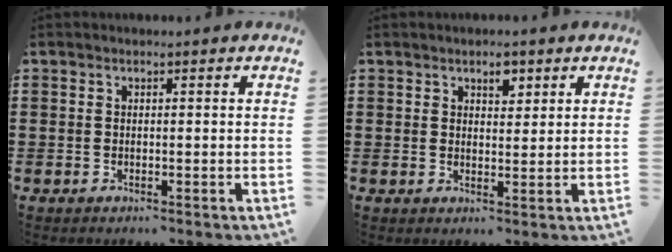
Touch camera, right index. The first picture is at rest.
{"total": 2.8, "force": [1.7, 1.5, 1.6], "torque": [-0.020, -0.001, 0.027]}